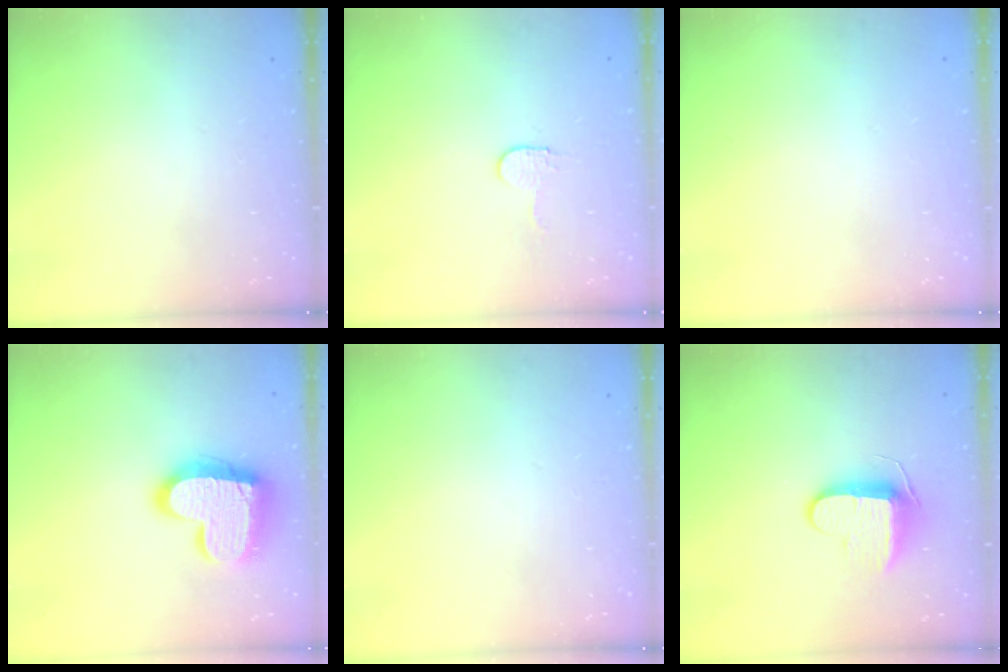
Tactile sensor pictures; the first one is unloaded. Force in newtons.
{"total": 3.2, "press": 3.2, "slide": 0.3}
{"total": 0.0}
{"total": 17.2, "press": 17.2, "slide": 1.3}
{"total": 0.0}
{"total": 9.8, "press": 9.7, "slide": 0.9}